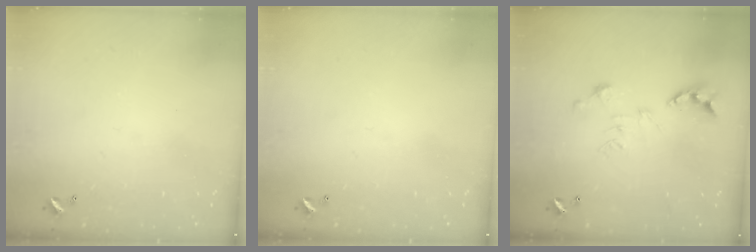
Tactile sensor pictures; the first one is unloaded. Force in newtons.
{"total": 0.0}
{"total": 0.8, "press": 0.8, "slide": 0.3}